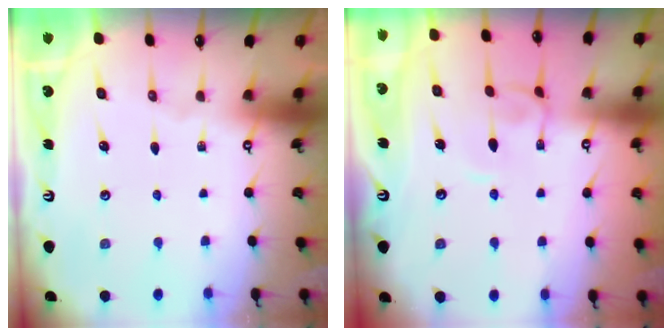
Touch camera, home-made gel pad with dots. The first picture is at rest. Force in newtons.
{"total": 0.7, "press": 0.6, "slide": 0.4}